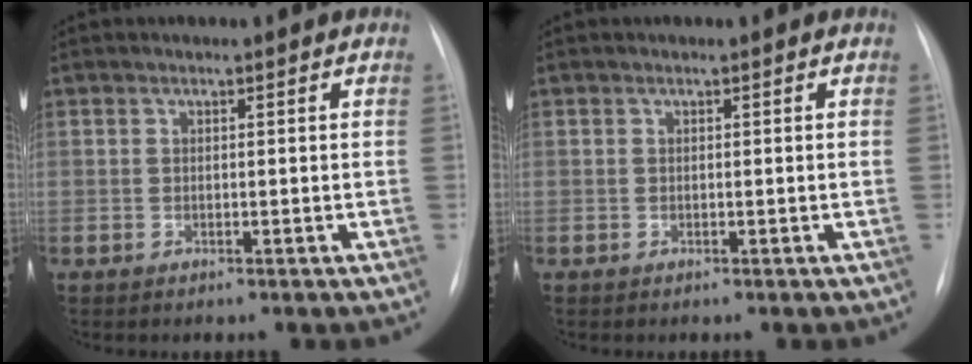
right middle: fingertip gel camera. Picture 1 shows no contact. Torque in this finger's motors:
{"motor_torque": [-0.16, 0.03, 0.00, 0.00]}